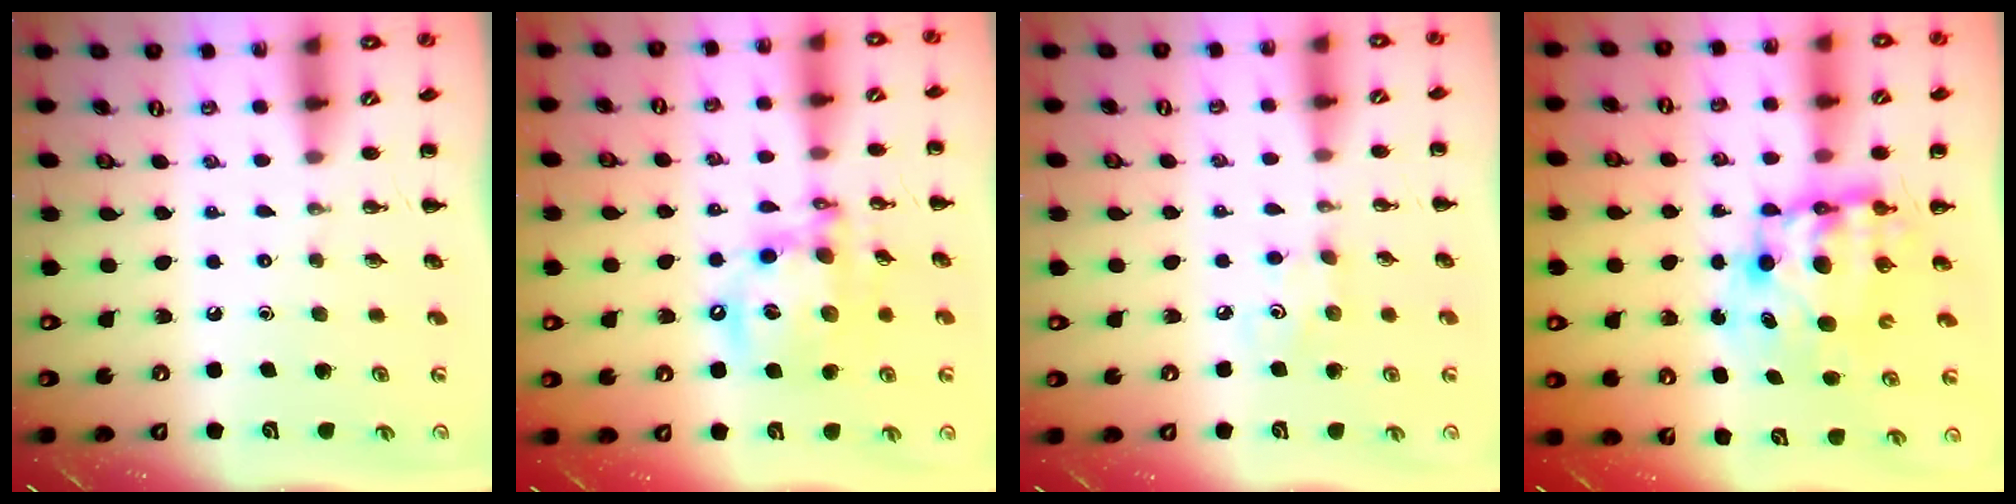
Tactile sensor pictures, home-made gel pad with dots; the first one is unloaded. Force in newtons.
{"total": 15.1, "press": 14.7, "slide": 3.3}
{"total": 3.2, "press": 3.1, "slide": 0.9}
{"total": 9.8, "press": 9.5, "slide": 2.6}